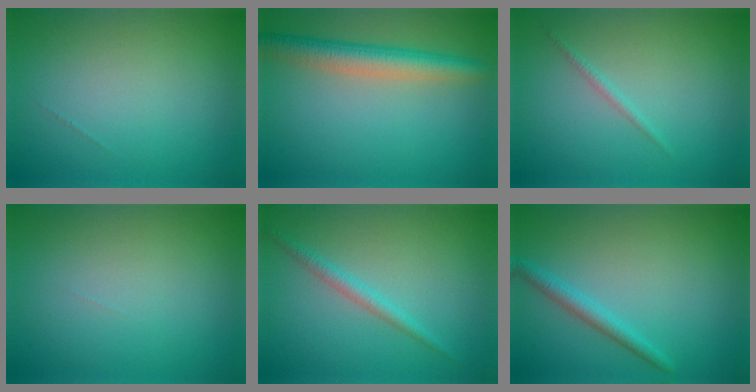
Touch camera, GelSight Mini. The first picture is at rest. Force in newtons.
{"total": 4.7, "press": 4.7, "slide": 0.2}
{"total": 0.7, "press": 0.7, "slide": 0.1}
{"total": 0.0}
{"total": 1.7, "press": 1.7, "slide": 0.1}
{"total": 2.0, "press": 2.0, "slide": 0.0}